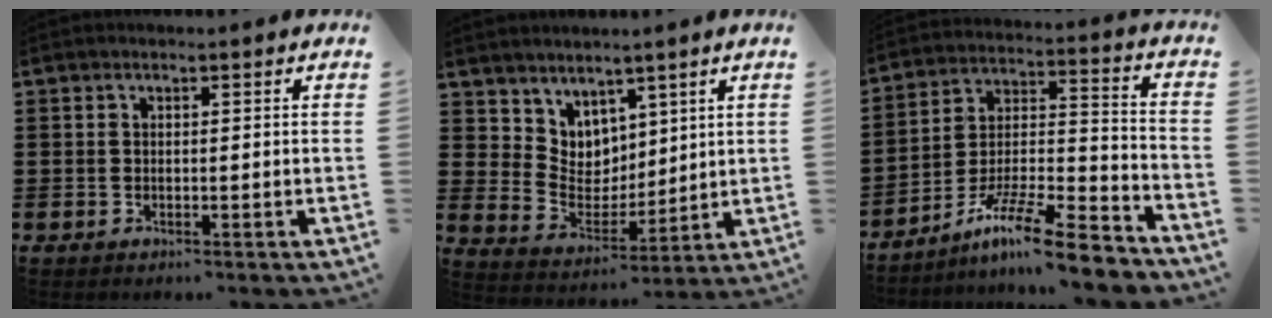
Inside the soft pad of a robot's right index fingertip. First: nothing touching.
{"total": 5.9, "force": [4.3, 3.9, -0.9], "torque": [-0.021, -0.028, 0.085]}
{"total": 12.7, "force": [-10.1, 1.4, 7.5], "torque": [-0.120, 0.026, -0.191]}